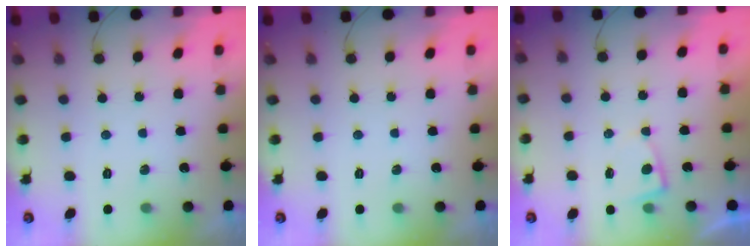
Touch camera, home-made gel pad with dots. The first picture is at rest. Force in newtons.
{"total": 0.0}
{"total": 3.0, "press": 3.0, "slide": 0.5}